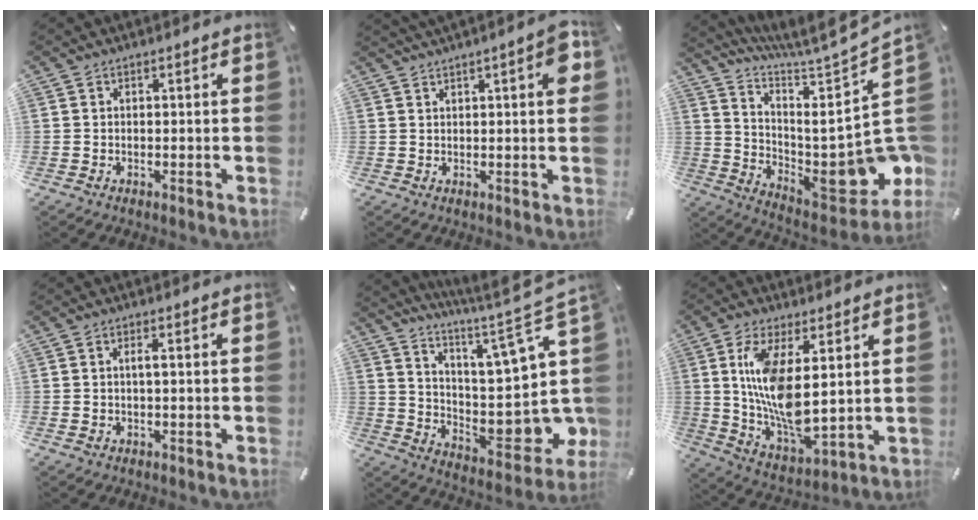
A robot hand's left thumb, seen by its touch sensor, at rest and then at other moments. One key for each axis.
{"total": 5.0, "fx": 2.2, "fy": 1.1, "fz": 4.4, "tx": -0.061, "ty": -0.005, "tz": 0.033}
{"total": 15.0, "fx": -1.8, "fy": 4.8, "fz": 14.1, "tx": -0.177, "ty": -0.040, "tz": -0.037}
{"total": 1.4, "fx": -0.1, "fy": 0.2, "fz": 1.4, "tx": -0.025, "ty": -0.002, "tz": -0.002}
{"total": 17.0, "fx": 0.9, "fy": 8.3, "fz": 14.8, "tx": -0.158, "ty": -0.049, "tz": 0.017}
{"total": 14.1, "fx": 3.7, "fy": 6.1, "fz": 12.2, "tx": -0.243, "ty": -0.034, "tz": 0.065}